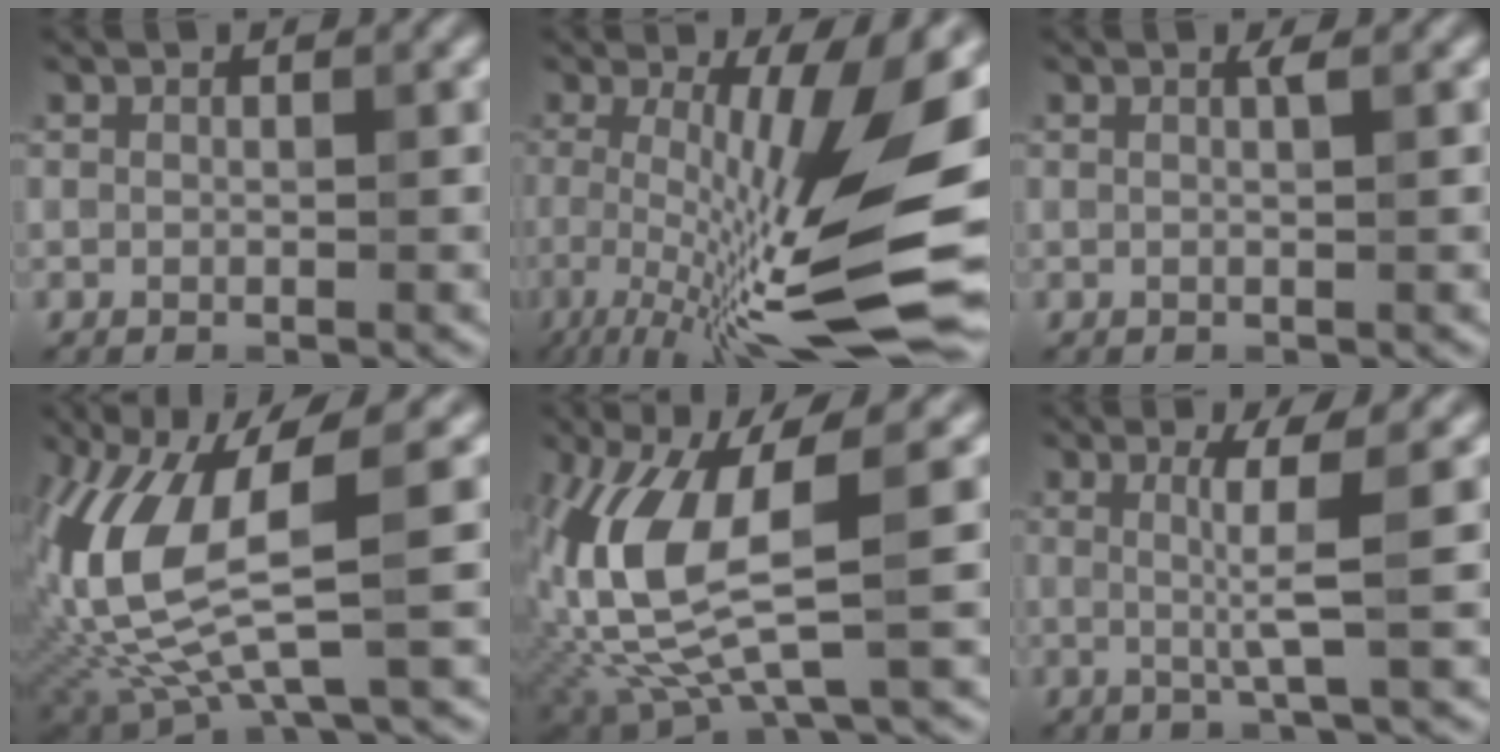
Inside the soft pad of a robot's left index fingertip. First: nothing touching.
{"total": 14.7, "force": [-2.3, 3.3, 14.2], "torque": [-0.221, 0.004, -0.039]}
{"total": 0.9, "force": [0.2, 0.1, 0.8], "torque": [-0.011, 0.001, 0.001]}
{"total": 9.4, "force": [0.8, 3.0, 8.8], "torque": [-0.209, -0.019, 0.020]}
{"total": 9.0, "force": [0.7, 3.0, 8.4], "torque": [-0.199, -0.014, 0.018]}
{"total": 3.6, "force": [0.5, 0.3, 3.5], "torque": [-0.065, -0.004, 0.008]}